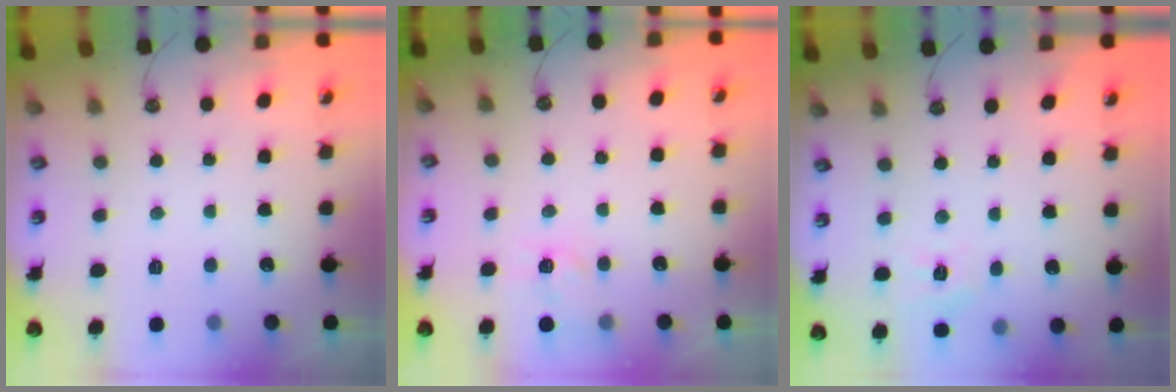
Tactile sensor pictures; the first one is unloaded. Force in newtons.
{"total": 4.8, "press": 4.7, "slide": 0.5}
{"total": 7.1, "press": 7.1, "slide": 0.6}